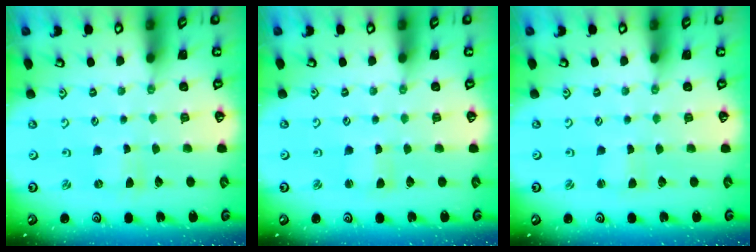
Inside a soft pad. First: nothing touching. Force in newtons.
{"total": 1.8, "press": 1.8, "slide": 0.3}
{"total": 0.7, "press": 0.7, "slide": 0.1}